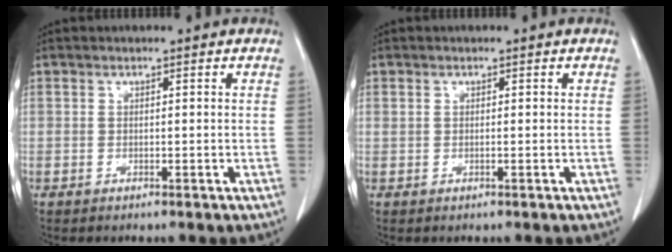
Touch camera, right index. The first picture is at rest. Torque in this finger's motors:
{"motor_torque": [0.04, -0.04, -0.10, -0.01]}